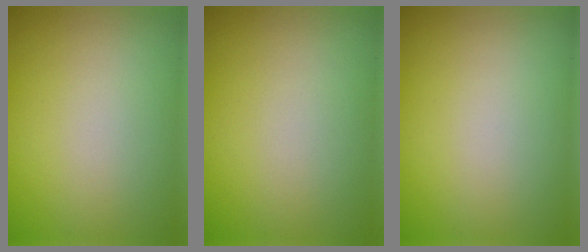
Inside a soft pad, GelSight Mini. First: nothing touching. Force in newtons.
{"total": 0.0}
{"total": 0.0}